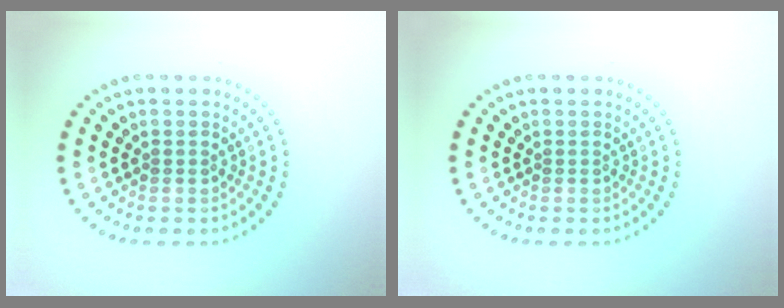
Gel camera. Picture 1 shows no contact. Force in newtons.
{"total": 0.0}